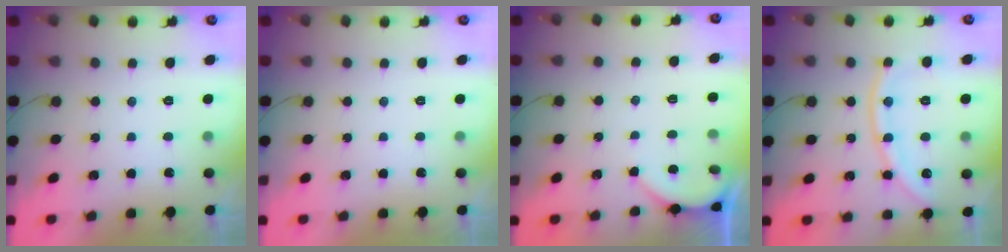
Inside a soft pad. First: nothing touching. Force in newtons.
{"total": 0.0}
{"total": 2.2, "press": 2.2, "slide": 0.3}
{"total": 11.4, "press": 11.3, "slide": 1.6}